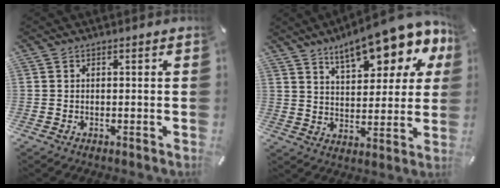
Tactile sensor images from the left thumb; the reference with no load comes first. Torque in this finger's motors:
{"motor_torque": [2.50, 2.50, 1.58, -1.19, 0.35]}